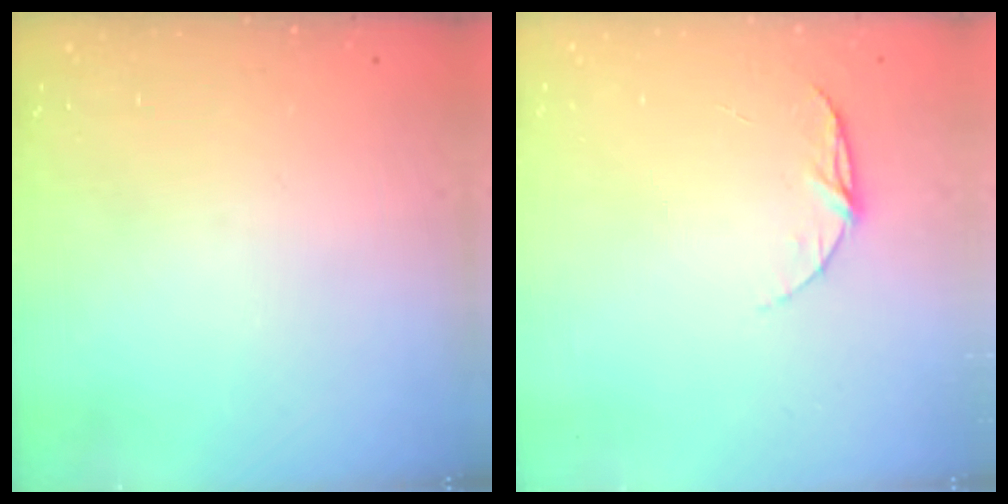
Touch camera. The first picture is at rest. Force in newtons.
{"total": 5.6, "press": 5.6, "slide": 0.5}